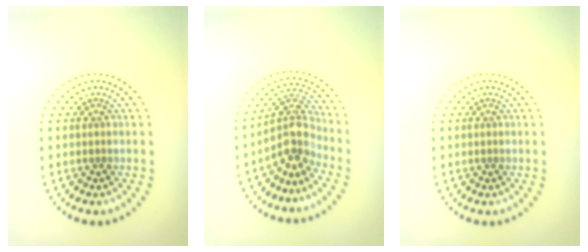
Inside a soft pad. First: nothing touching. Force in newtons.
{"total": 3.8, "press": 2.8, "slide": 2.6}
{"total": 0.0}